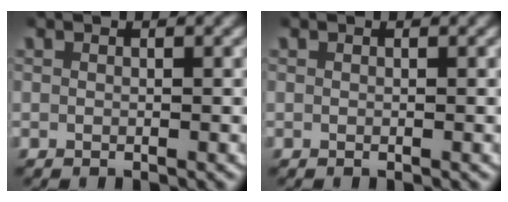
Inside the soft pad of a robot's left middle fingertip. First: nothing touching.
{"total": 0.0}